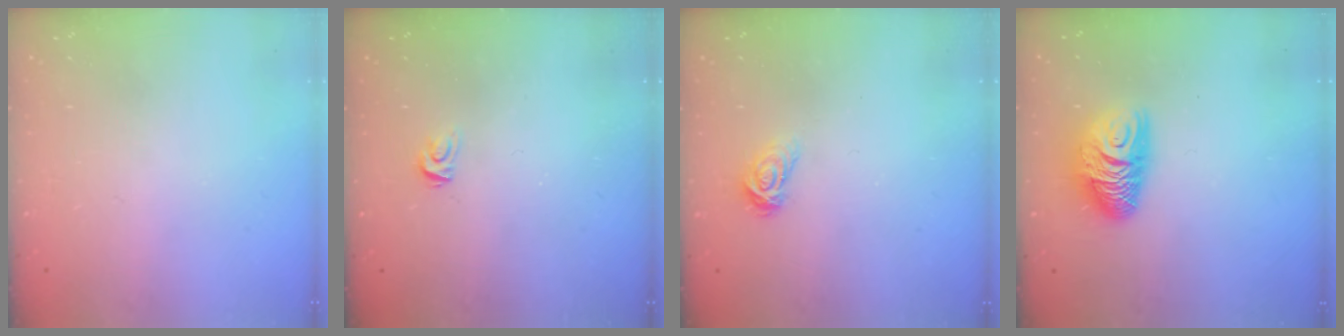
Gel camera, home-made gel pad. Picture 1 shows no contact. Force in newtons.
{"total": 3.3, "press": 3.3, "slide": 0.1}
{"total": 3.9, "press": 3.9, "slide": 0.4}
{"total": 9.9, "press": 9.9, "slide": 0.3}